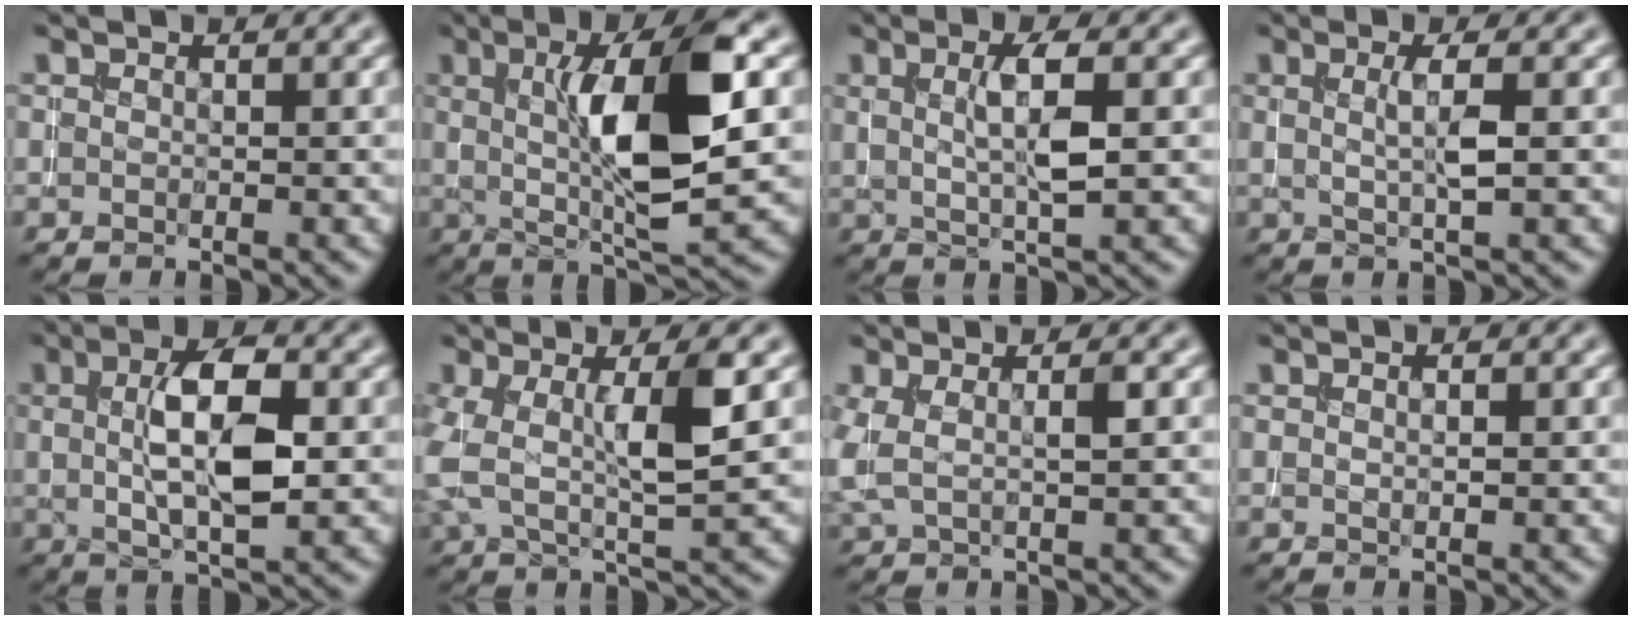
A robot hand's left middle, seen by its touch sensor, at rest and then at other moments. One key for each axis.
{"total": 9.4, "fx": 1.3, "fy": 2.2, "fz": 9.1, "tx": -0.140, "ty": 0.003, "tz": 0.024}
{"total": 3.7, "fx": 0.8, "fy": 0.8, "fz": 3.6, "tx": -0.065, "ty": 0.004, "tz": 0.014}
{"total": 2.5, "fx": 0.4, "fy": 0.3, "fz": 2.4, "tx": -0.041, "ty": 0.004, "tz": 0.004}
{"total": 6.8, "fx": 0.9, "fy": 2.3, "fz": 6.3, "tx": -0.109, "ty": 0.009, "tz": 0.011}
{"total": 6.2, "fx": 0.9, "fy": 1.9, "fz": 5.9, "tx": -0.121, "ty": 0.008, "tz": 0.014}
{"total": 2.2, "fx": 0.4, "fy": 0.6, "fz": 2.1, "tx": -0.049, "ty": 0.006, "tz": 0.006}
{"total": 0.6, "fx": 0.3, "fy": 0.0, "fz": 0.5, "tx": -0.006, "ty": 0.002, "tz": 0.004}